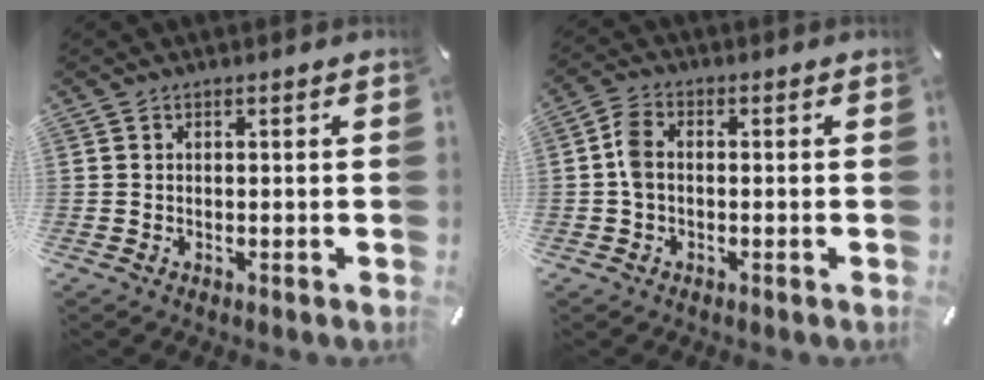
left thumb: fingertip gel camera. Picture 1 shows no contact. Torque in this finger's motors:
{"motor_torque": [0.46, 0.96, 0.27, -0.22, 0.18]}